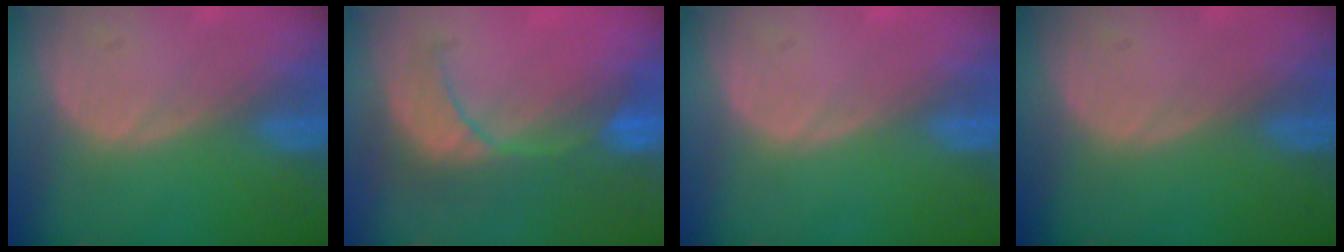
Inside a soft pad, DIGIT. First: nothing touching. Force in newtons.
{"total": 7.9, "press": 7.8, "slide": 1.3}
{"total": 0.0}
{"total": 0.0}